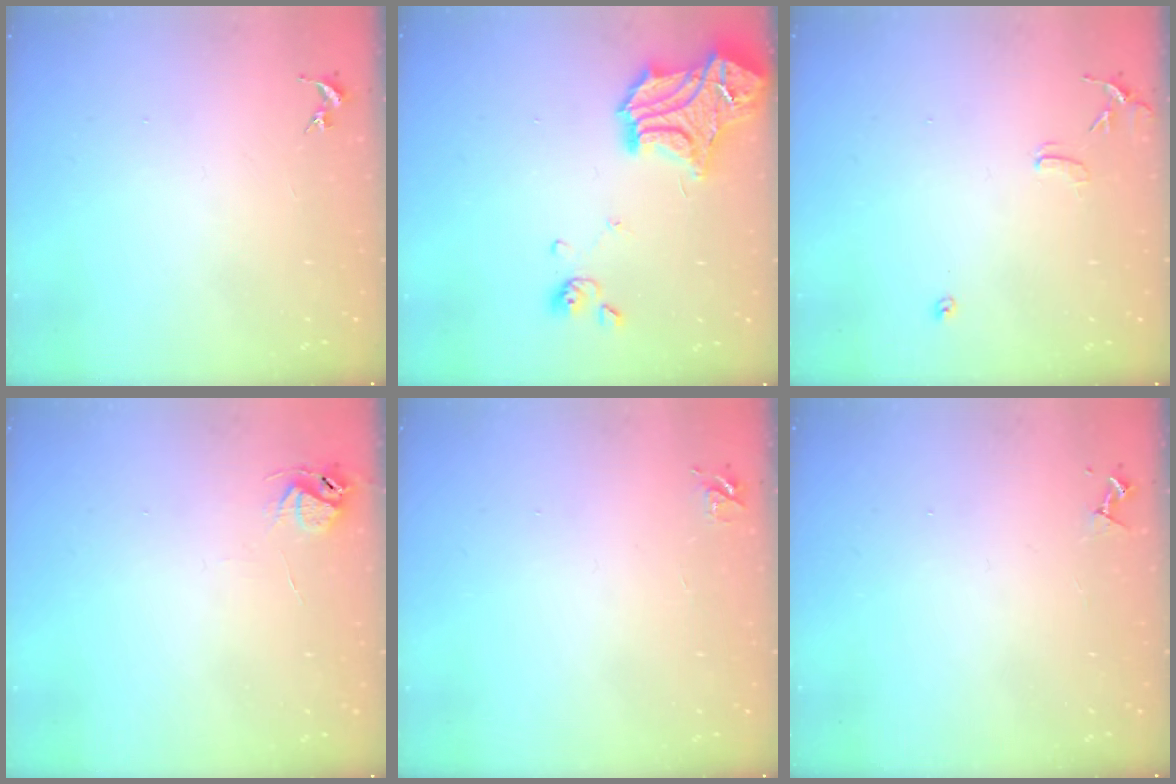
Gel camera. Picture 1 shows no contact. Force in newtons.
{"total": 20.6, "press": 20.5, "slide": 1.8}
{"total": 7.9, "press": 7.9, "slide": 0.8}
{"total": 5.8, "press": 5.7, "slide": 0.6}
{"total": 5.0, "press": 5.0, "slide": 0.7}
{"total": 3.5, "press": 3.5, "slide": 0.6}